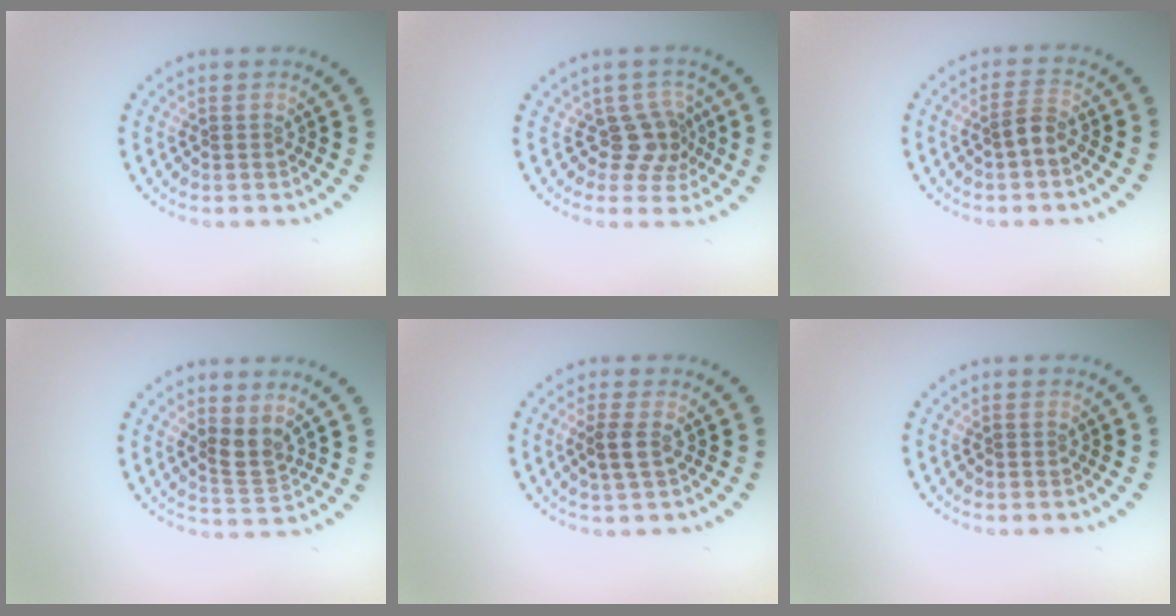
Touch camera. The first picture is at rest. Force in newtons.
{"total": 2.9, "press": 2.2, "slide": 1.9}
{"total": 1.6, "press": 1.4, "slide": 0.7}
{"total": 2.4, "press": 2.0, "slide": 1.3}
{"total": 1.7, "press": 1.5, "slide": 0.8}
{"total": 0.0}